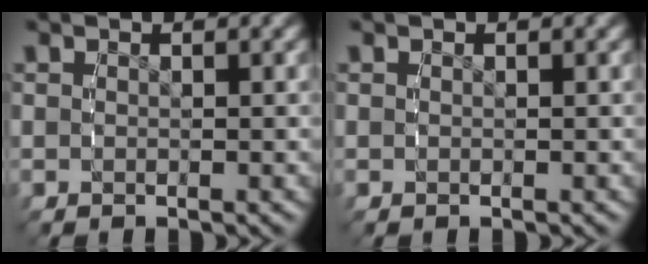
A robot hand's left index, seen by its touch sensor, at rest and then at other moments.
{"total": 0.0}